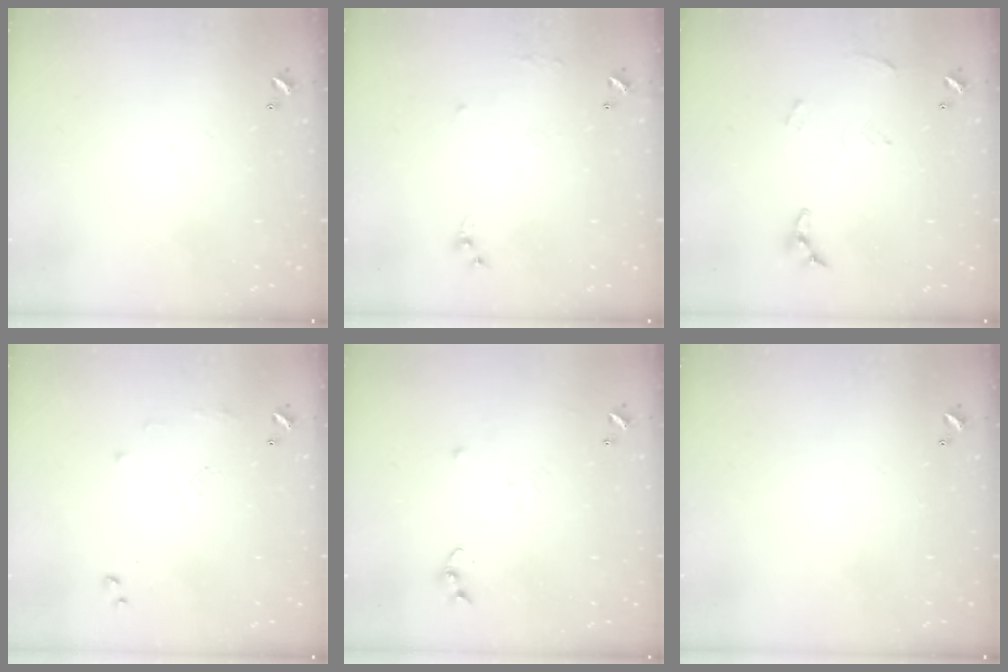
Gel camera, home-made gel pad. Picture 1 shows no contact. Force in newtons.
{"total": 7.5, "press": 7.4, "slide": 0.8}
{"total": 6.2, "press": 6.2, "slide": 0.5}
{"total": 8.3, "press": 8.3, "slide": 0.8}
{"total": 6.1, "press": 6.1, "slide": 0.7}
{"total": 0.0}